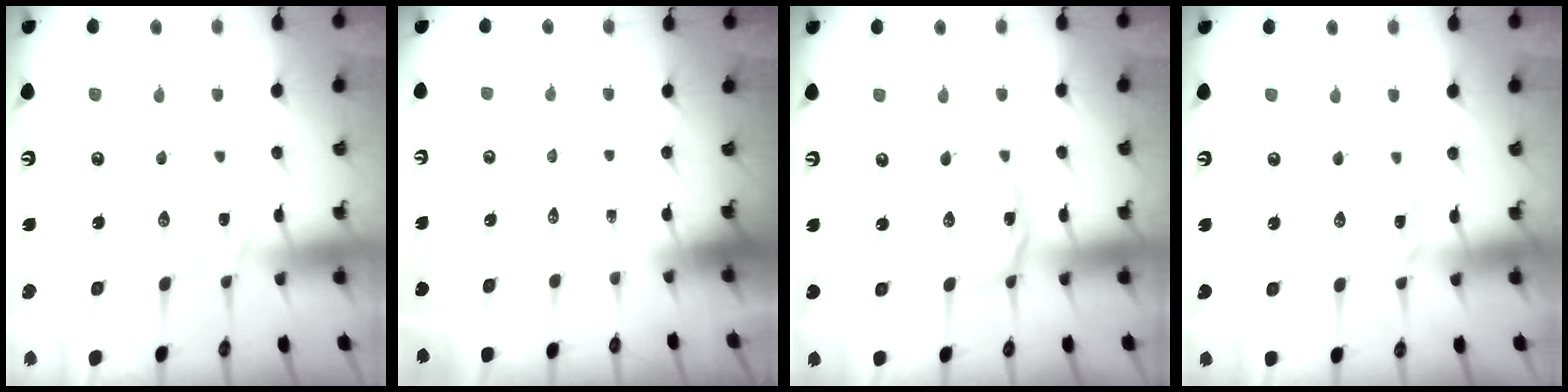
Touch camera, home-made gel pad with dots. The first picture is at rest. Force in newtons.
{"total": 0.0}
{"total": 1.7, "press": 1.7, "slide": 0.3}
{"total": 2.2, "press": 2.2, "slide": 0.2}